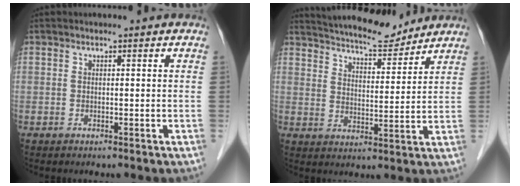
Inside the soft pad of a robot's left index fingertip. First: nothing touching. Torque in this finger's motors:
{"motor_torque": [0.66, -0.78, 0.27, 0.05]}